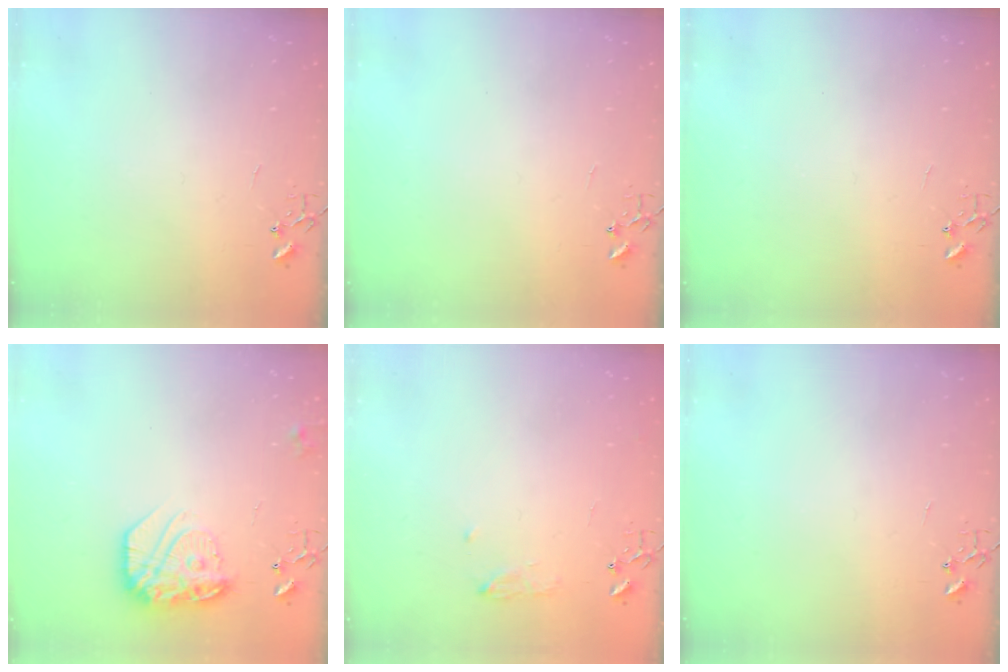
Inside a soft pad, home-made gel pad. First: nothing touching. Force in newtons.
{"total": 0.0}
{"total": 0.0}
{"total": 17.3, "press": 17.3, "slide": 1.3}
{"total": 8.4, "press": 8.4, "slide": 0.9}
{"total": 0.0}